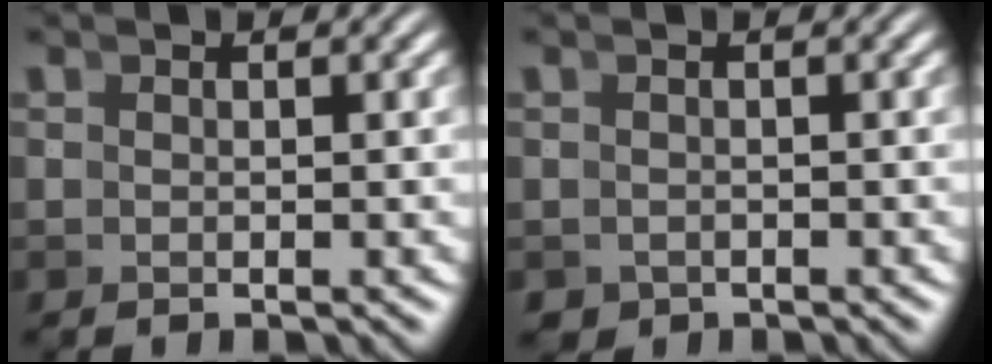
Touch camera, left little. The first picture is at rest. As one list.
[{"total": 2.3, "force": [-1.4, 1.7, 0.4], "torque": [-0.013, -0.020, -0.016]}]